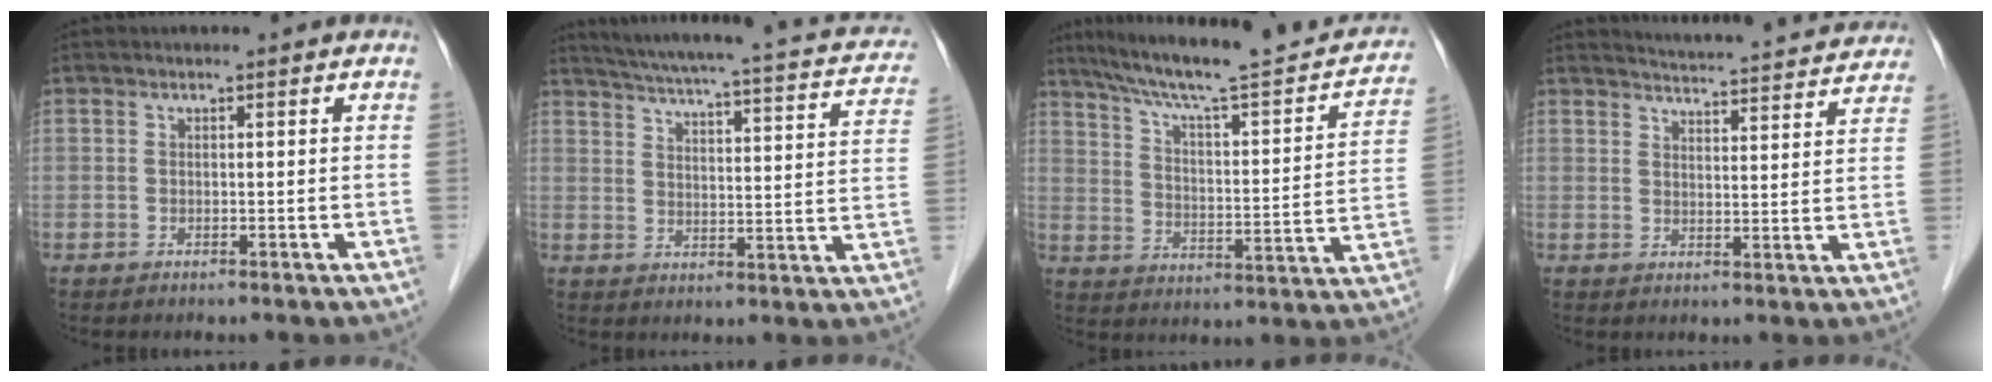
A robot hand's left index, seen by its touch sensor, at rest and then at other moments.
{"total": 22.0, "force": [18.4, 3.9, 11.4], "torque": [-0.165, -0.003, 0.218]}
{"total": 24.1, "force": [20.4, 3.1, 12.5], "torque": [-0.191, 0.000, 0.278]}
{"total": 17.5, "force": [16.8, 1.8, 4.2], "torque": [-0.055, -0.021, 0.199]}